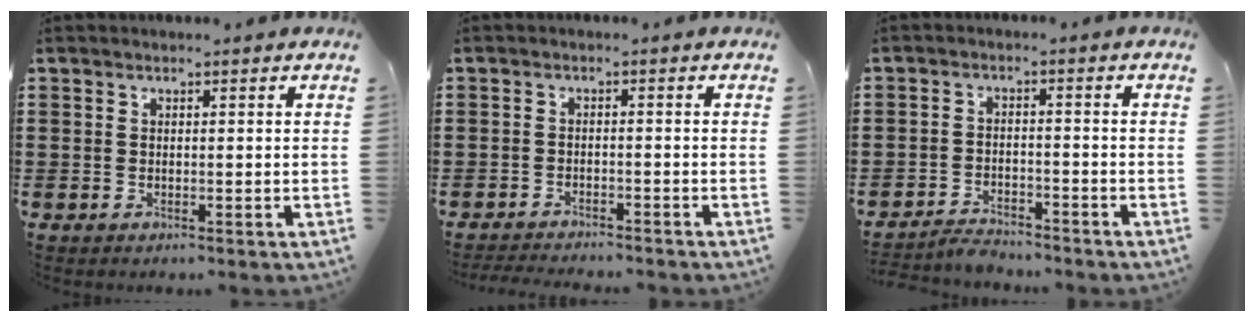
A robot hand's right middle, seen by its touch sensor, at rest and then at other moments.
{"total": 2.2, "force": [-2.2, 0.0, 0.2], "torque": [-0.008, -0.003, -0.046]}
{"total": 3.1, "force": [-3.1, 0.4, 0.2], "torque": [-0.009, 0.003, -0.065]}